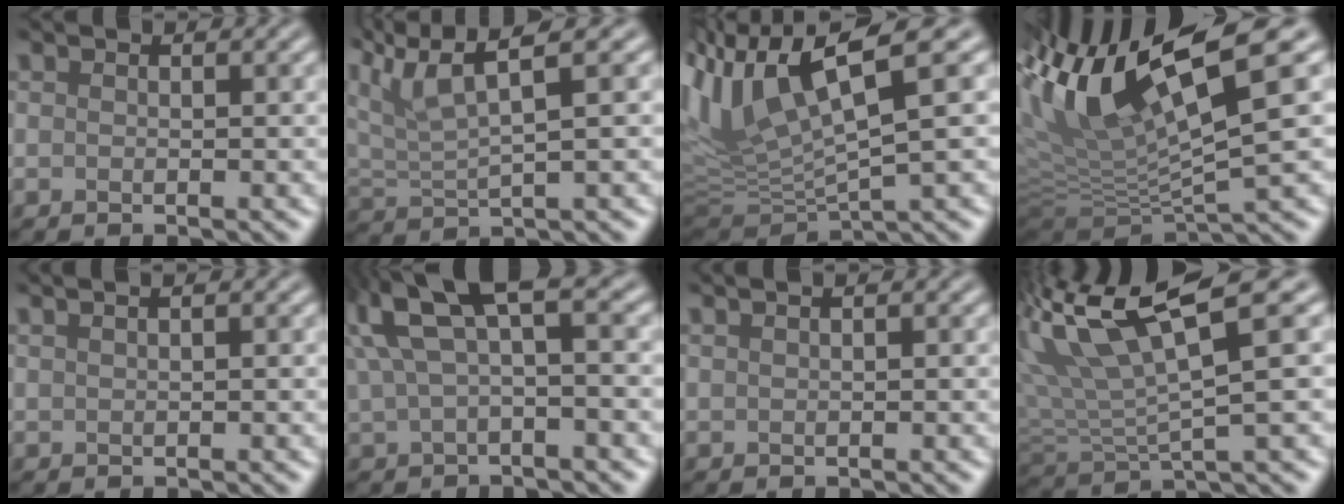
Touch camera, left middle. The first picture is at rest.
{"total": 4.9, "force": [3.3, 1.0, 3.5], "torque": [-0.096, 0.019, 0.079]}
{"total": 9.0, "force": [3.7, 2.1, 8.0], "torque": [-0.172, 0.015, 0.087]}
{"total": 11.5, "force": [4.7, 3.1, 10.0], "torque": [-0.203, 0.018, 0.104]}
{"total": 3.8, "force": [2.3, 2.0, 2.3], "torque": [-0.014, 0.047, 0.012]}
{"total": 5.8, "force": [3.4, 1.6, 4.4], "torque": [-0.099, 0.028, 0.074]}
{"total": 3.4, "force": [2.0, 1.8, 2.1], "torque": [-0.011, 0.041, 0.010]}
{"total": 8.2, "force": [4.5, 1.7, 6.7], "torque": [-0.144, 0.021, 0.094]}